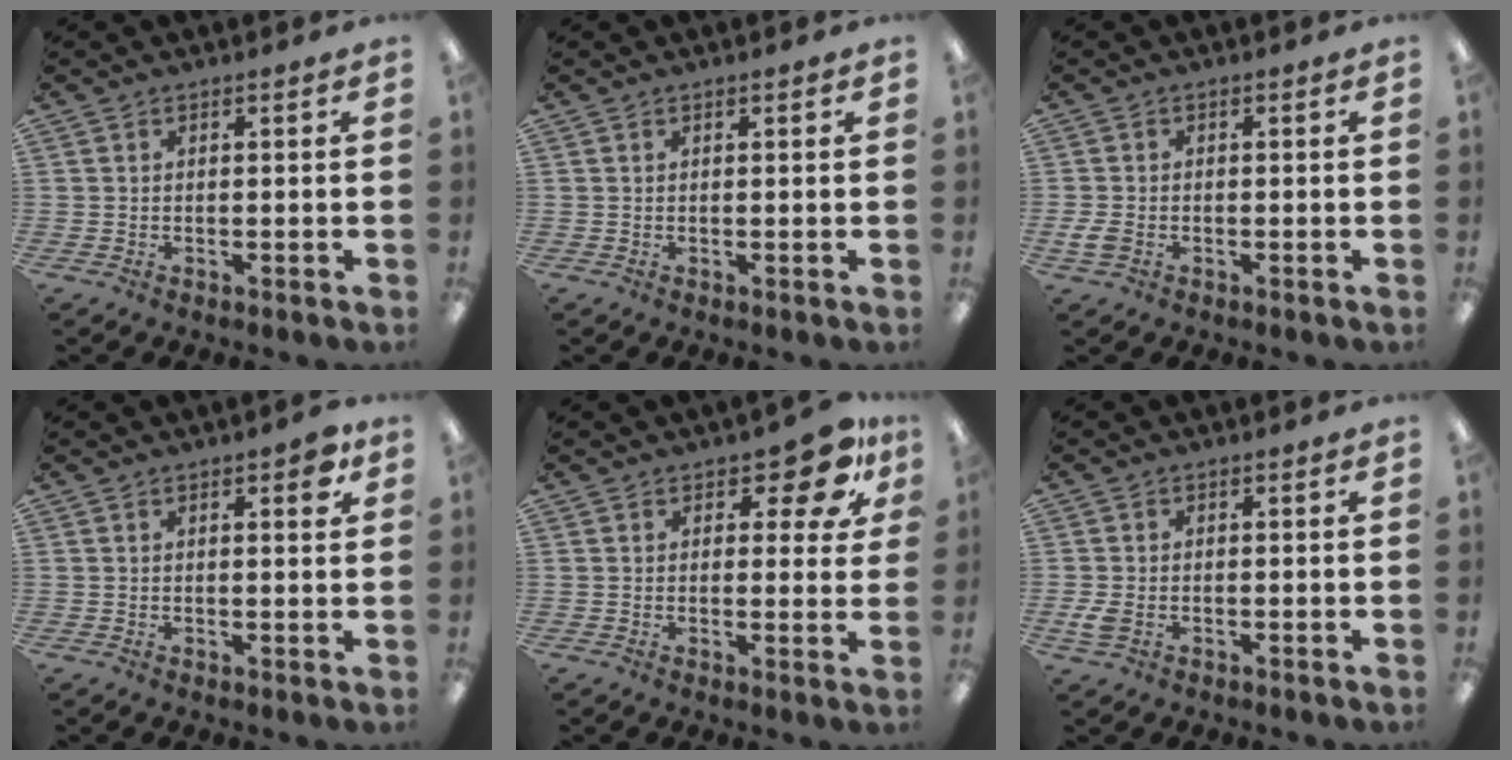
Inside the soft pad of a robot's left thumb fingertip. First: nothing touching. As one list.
[{"total": 0.6, "force": [0.3, 0.1, 0.5], "torque": [-0.009, 0.002, 0.005]}, {"total": 3.1, "force": [-1.1, 1.9, 2.2], "torque": [-0.056, -0.001, -0.024]}, {"total": 3.9, "force": [2.0, 1.4, 3.0], "torque": [-0.040, -0.005, 0.028]}, {"total": 9.4, "force": [5.1, 4.2, 6.8], "torque": [-0.078, -0.019, 0.084]}, {"total": 3.4, "force": [-0.8, 2.1, 2.5], "torque": [-0.062, -0.002, -0.018]}]